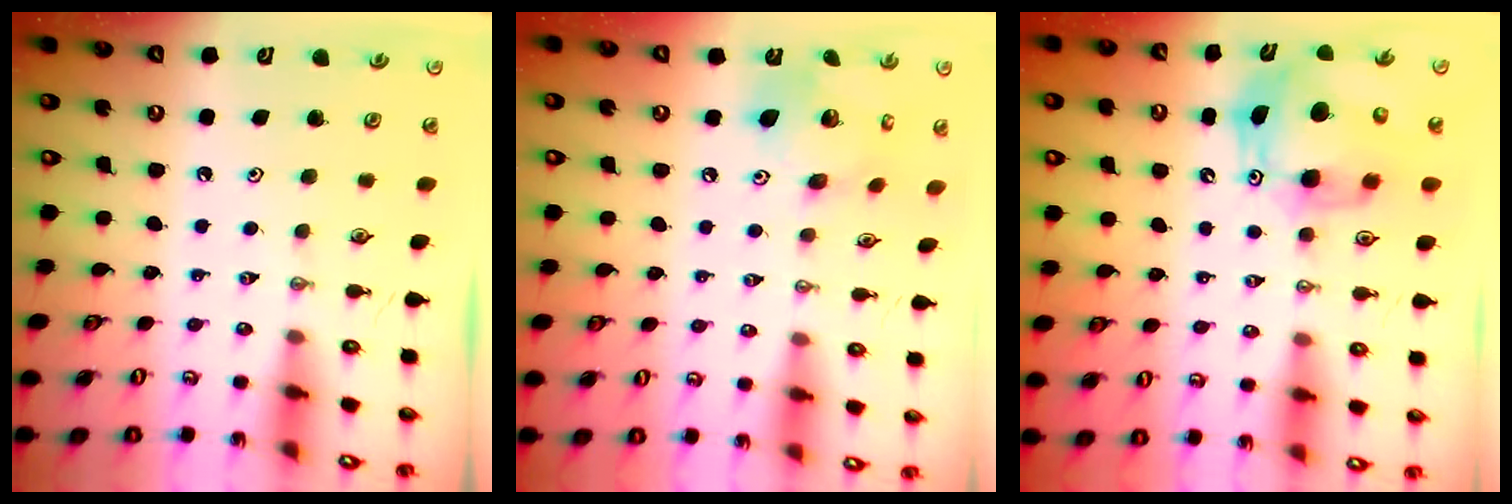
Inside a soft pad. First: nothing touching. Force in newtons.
{"total": 13.7, "press": 13.7, "slide": 1.4}
{"total": 13.2, "press": 12.9, "slide": 2.6}